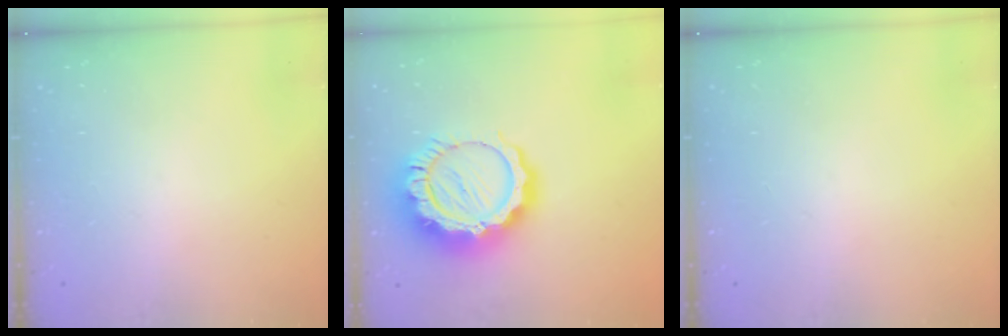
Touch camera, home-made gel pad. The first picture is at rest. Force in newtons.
{"total": 18.2, "press": 18.1, "slide": 1.7}
{"total": 0.0}